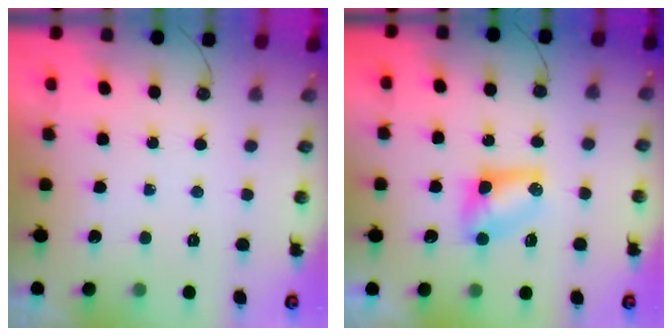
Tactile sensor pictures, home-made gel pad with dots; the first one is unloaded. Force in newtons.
{"total": 5.9, "press": 5.9, "slide": 0.5}